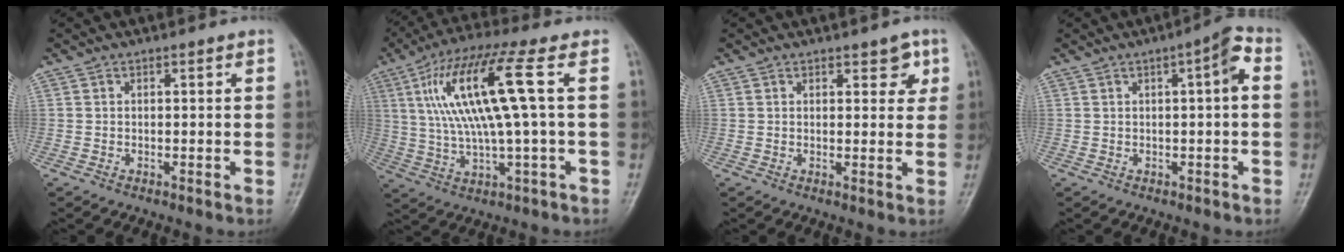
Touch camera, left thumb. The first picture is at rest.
{"total": 15.3, "force": [3.2, 2.0, 14.8], "torque": [-0.317, 0.019, 0.058]}
{"total": 3.6, "force": [1.8, 1.9, 2.5], "torque": [-0.006, -0.006, 0.019]}
{"total": 4.8, "force": [0.6, 0.9, 4.7], "torque": [-0.067, 0.017, 0.002]}